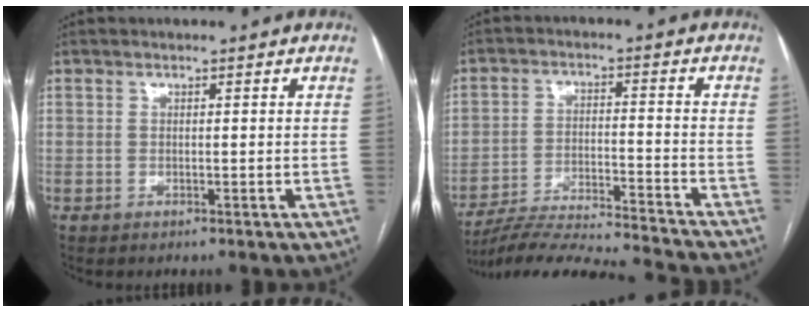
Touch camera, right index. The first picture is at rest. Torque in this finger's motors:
{"motor_torque": [-0.69, -1.45, 0.04, 0.07]}